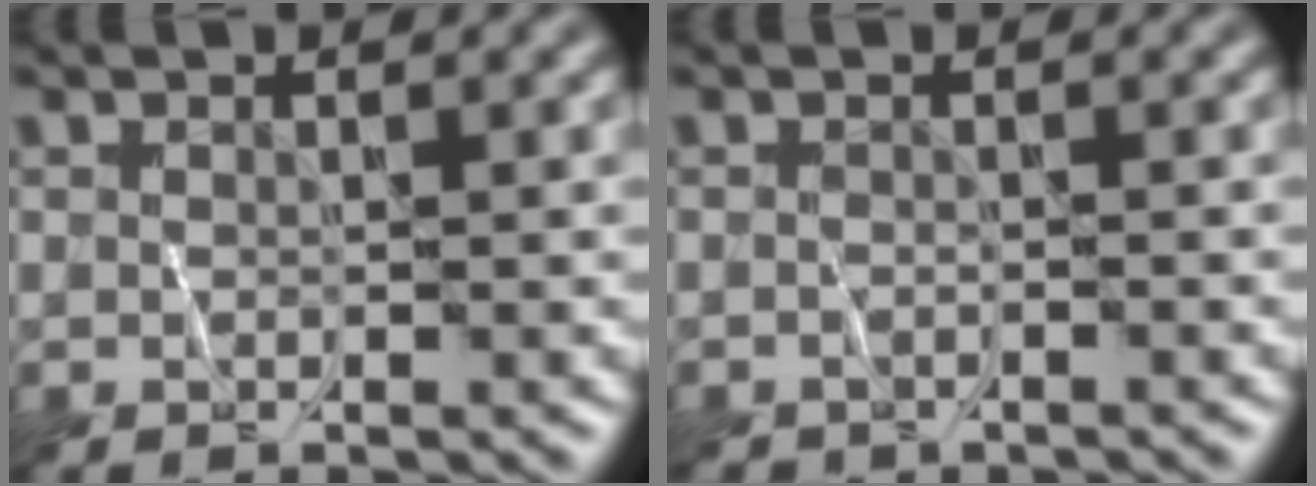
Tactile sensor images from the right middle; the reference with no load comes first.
{"total": 1.2, "force": [-1.2, -0.1, -0.3], "torque": [0.008, -0.005, -0.020]}